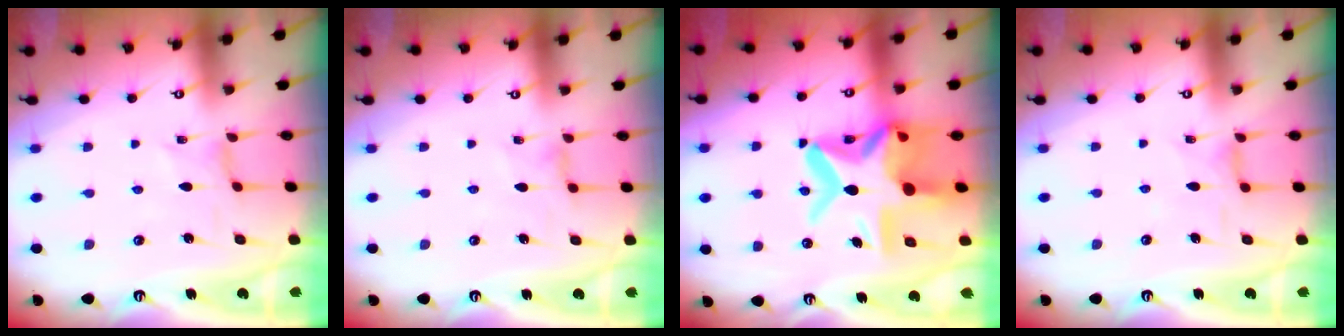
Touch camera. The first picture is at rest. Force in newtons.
{"total": 1.7, "press": 1.6, "slide": 0.4}
{"total": 19.8, "press": 19.7, "slide": 1.7}
{"total": 2.6, "press": 2.6, "slide": 0.5}